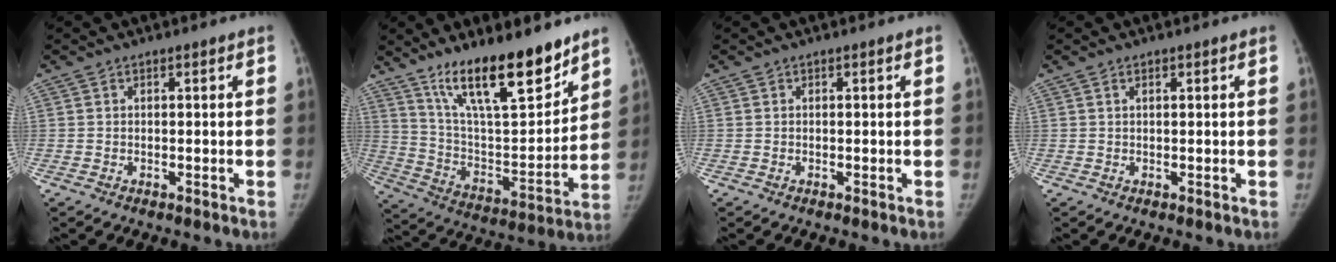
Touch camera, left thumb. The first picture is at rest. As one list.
[{"total": 21.6, "force": [15.2, 6.4, 13.9], "torque": [-0.185, -0.087, 0.266]}, {"total": 0.0}, {"total": 0.7, "force": [0.4, 0.2, 0.5], "torque": [-0.011, 0.002, 0.008]}]